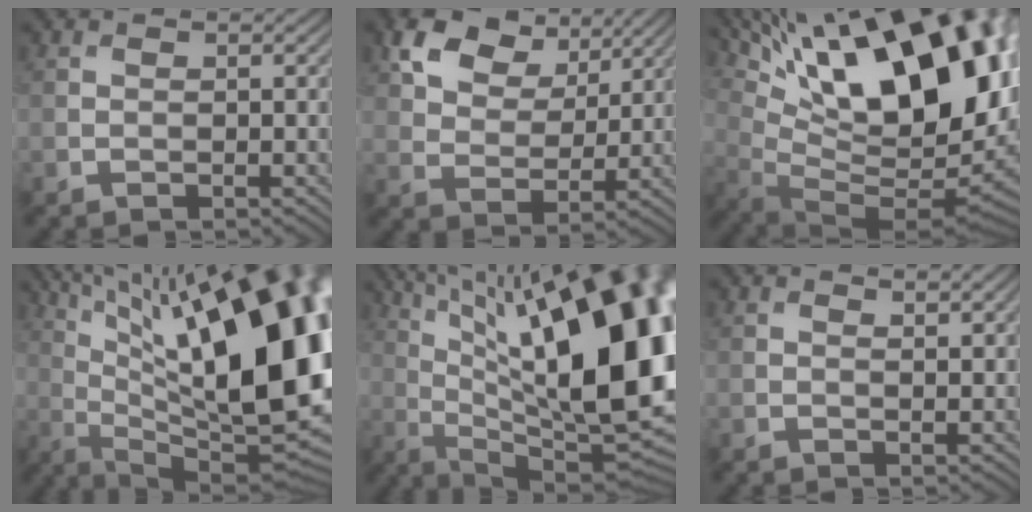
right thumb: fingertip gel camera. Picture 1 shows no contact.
{"total": 8.5, "force": [5.0, 5.3, 4.4], "torque": [-0.097, 0.001, 0.087]}
{"total": 20.9, "force": [8.7, 8.5, 17.0], "torque": [-0.269, 0.034, 0.169]}
{"total": 22.2, "force": [6.1, 7.7, 19.9], "torque": [-0.279, 0.040, 0.096]}
{"total": 22.2, "force": [5.5, 8.1, 19.9], "torque": [-0.278, 0.040, 0.083]}
{"total": 1.7, "force": [1.3, -0.1, 1.1], "torque": [-0.021, -0.005, 0.027]}